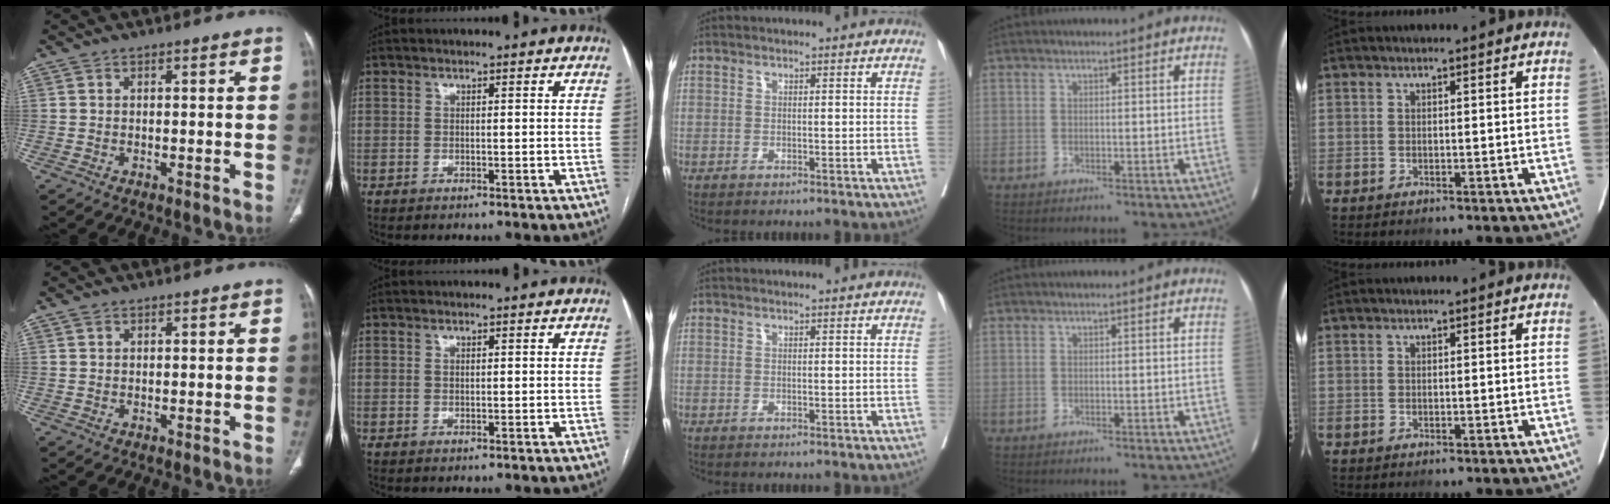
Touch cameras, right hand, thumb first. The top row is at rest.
{"thumb": {"total": 0.7, "force": [0.5, 0.5, 0.2], "torque": [0.000, -0.002, 0.008]}, "index": {"total": 0.6, "force": [0.2, 0.4, 0.5], "torque": [-0.012, 0.000, 0.004]}}